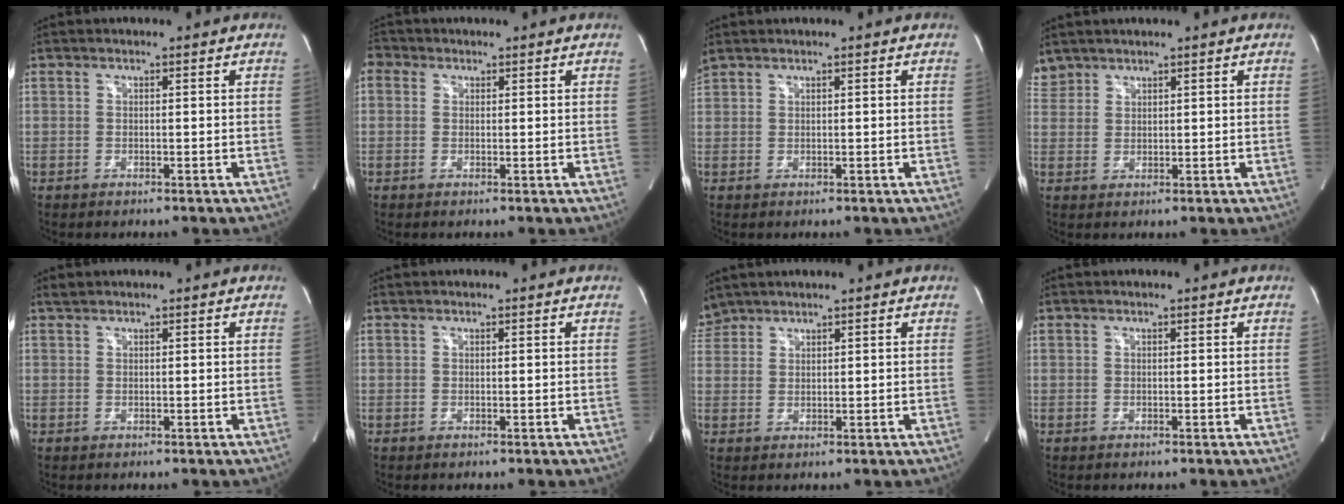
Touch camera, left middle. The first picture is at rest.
{"total": 2.3, "force": [0.9, 2.0, 0.7], "torque": [-0.012, 0.013, 0.014]}
{"total": 1.6, "force": [1.5, -0.1, 0.4], "torque": [-0.031, 0.025, 0.042]}
{"total": 2.9, "force": [2.7, 1.1, -0.2], "torque": [0.003, 0.015, 0.056]}
{"total": 0.6, "force": [0.6, 0.1, 0.0], "torque": [-0.006, 0.008, 0.017]}
{"total": 0.0}
{"total": 3.1, "force": [3.0, 0.8, -0.3], "torque": [0.001, 0.014, 0.065]}
{"total": 0.0}